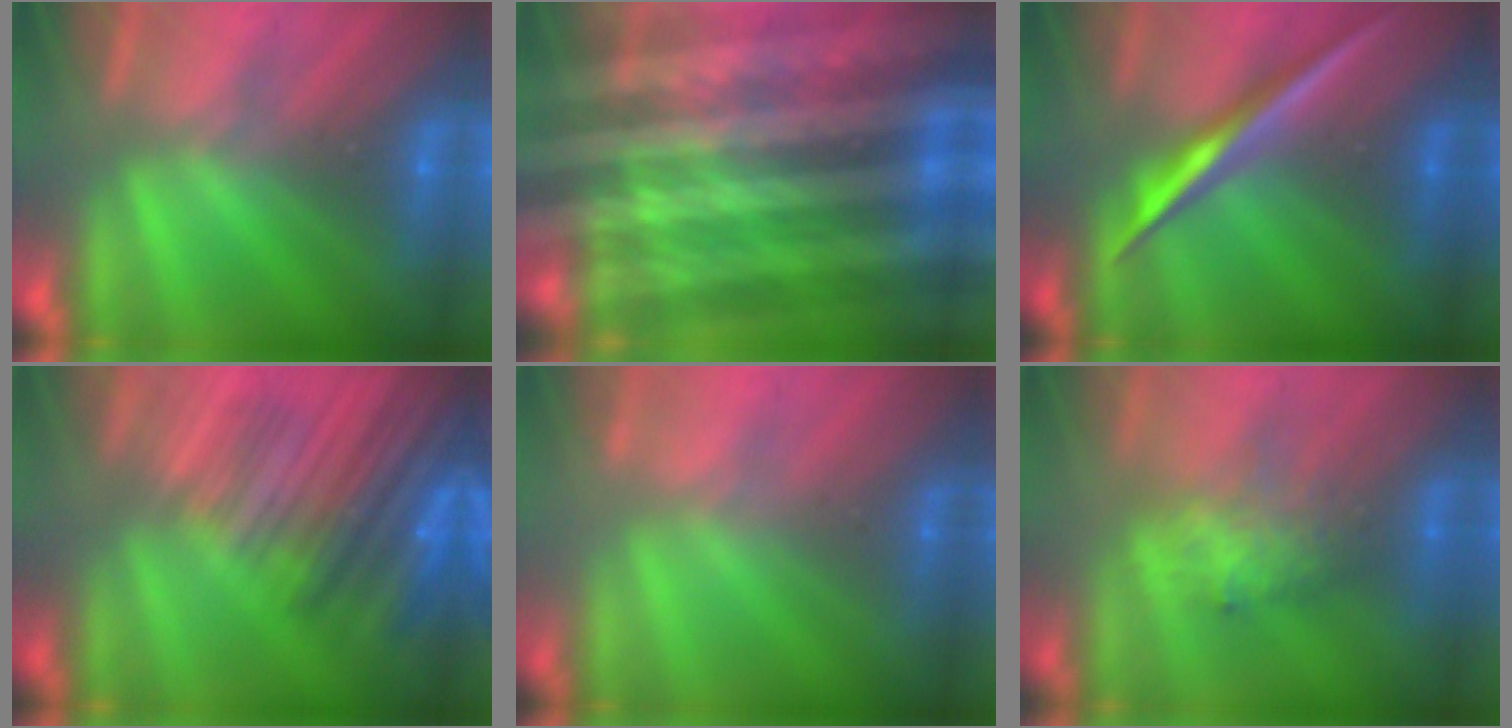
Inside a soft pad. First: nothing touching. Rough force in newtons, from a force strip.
{"total": 7.5}
{"total": 2.3}
{"total": 7.3}
{"total": 2.4}
{"total": 2.6}